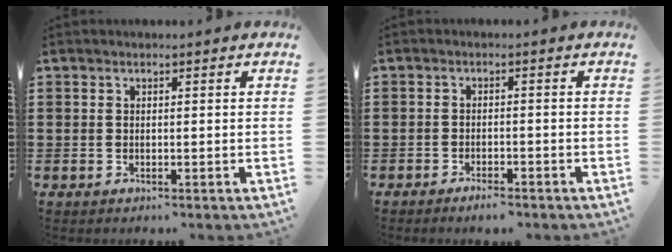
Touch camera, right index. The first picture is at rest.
{"total": 1.4, "force": [-1.4, 0.1, 0.2], "torque": [-0.009, -0.001, -0.027]}